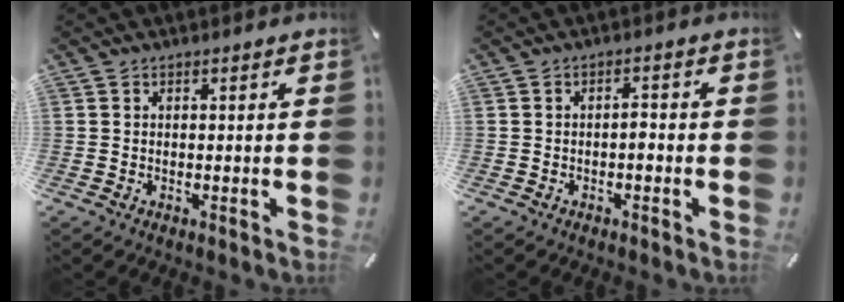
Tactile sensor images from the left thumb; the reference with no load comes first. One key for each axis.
{"total": 2.2, "fx": -0.8, "fy": 1.1, "fz": 1.8, "tx": -0.035, "ty": 0.006, "tz": -0.016}